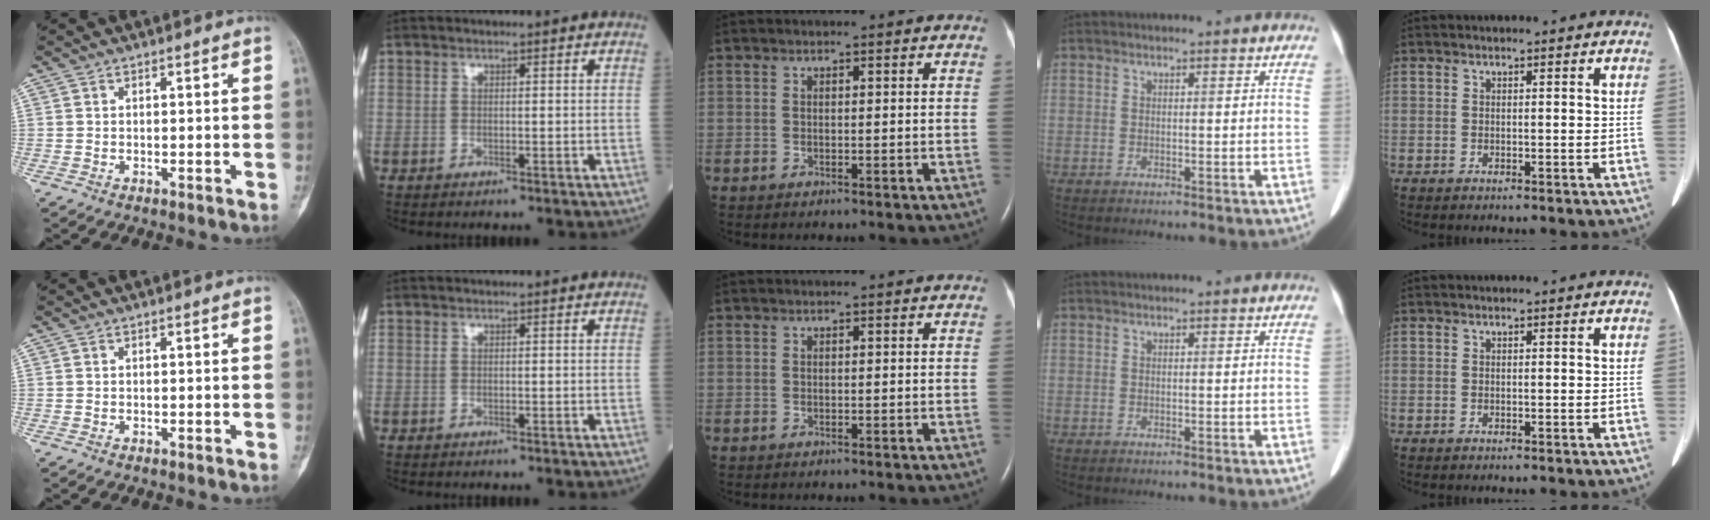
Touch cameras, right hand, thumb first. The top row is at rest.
{}